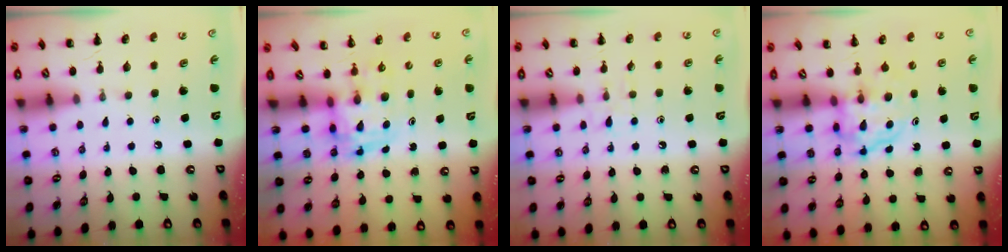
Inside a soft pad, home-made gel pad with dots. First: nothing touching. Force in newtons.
{"total": 3.6, "press": 3.5, "slide": 0.7}
{"total": 5.8, "press": 5.4, "slide": 2.2}
{"total": 3.9, "press": 3.9, "slide": 0.2}